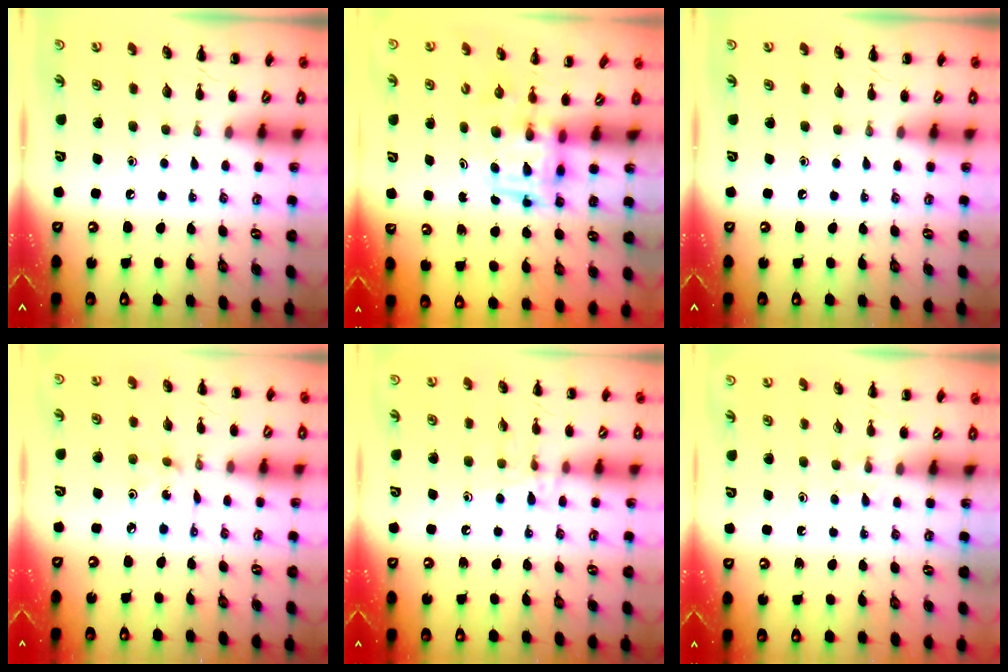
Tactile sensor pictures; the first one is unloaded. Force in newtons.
{"total": 3.9, "press": 3.9, "slide": 0.7}
{"total": 0.0}
{"total": 1.2, "press": 1.2, "slide": 0.4}
{"total": 8.5, "press": 8.4, "slide": 1.2}
{"total": 2.1, "press": 1.8, "slide": 0.9}